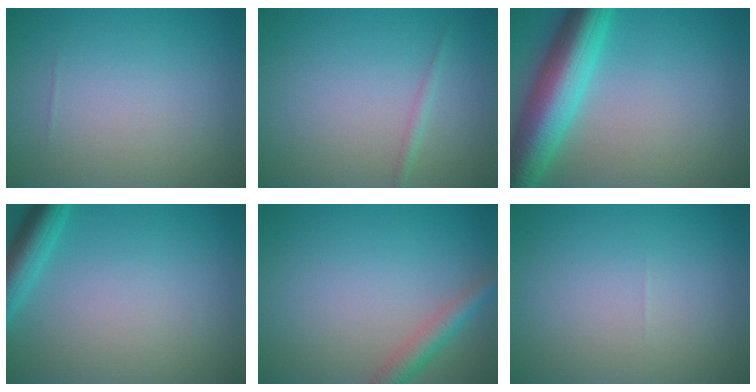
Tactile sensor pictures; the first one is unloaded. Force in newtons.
{"total": 0.9, "press": 0.9, "slide": 0.1}
{"total": 9.0, "press": 9.0, "slide": 0.2}
{"total": 3.5, "press": 3.5, "slide": 0.2}
{"total": 2.7, "press": 2.7, "slide": 0.1}
{"total": 0.0}